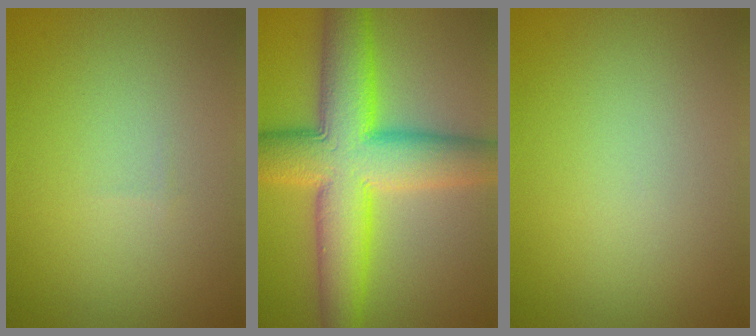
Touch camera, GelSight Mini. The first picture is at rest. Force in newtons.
{"total": 11.7, "press": 11.7, "slide": 0.1}
{"total": 0.0}